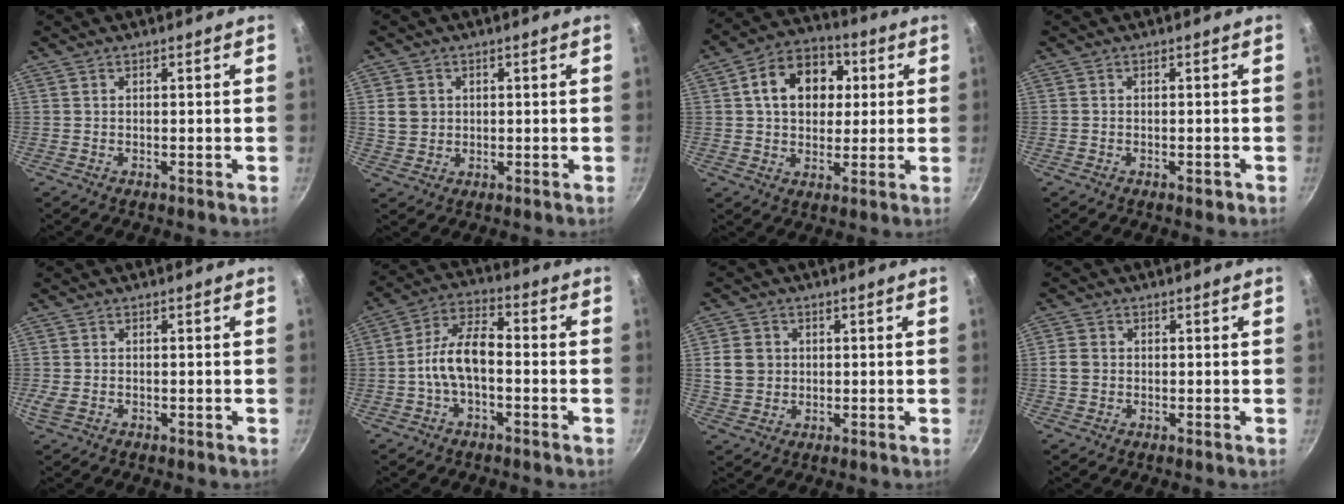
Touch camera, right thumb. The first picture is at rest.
{"total": 4.8, "force": [0.8, 4.2, 2.1], "torque": [-0.025, 0.001, 0.018]}
{"total": 14.0, "force": [3.2, 10.5, 8.8], "torque": [-0.107, 0.017, 0.037]}
{"total": 1.4, "force": [-0.7, 0.7, 0.9], "torque": [-0.015, 0.006, -0.008]}
{"total": 2.2, "force": [-0.6, 1.5, 1.5], "torque": [-0.035, 0.001, -0.010]}
{"total": 9.5, "force": [-2.0, 4.8, 7.9], "torque": [-0.136, 0.042, -0.048]}
{"total": 6.3, "force": [0.7, 5.6, 2.8], "torque": [-0.032, 0.001, 0.015]}
{"total": 3.3, "force": [-0.2, 2.8, 1.7], "torque": [-0.026, 0.008, -0.006]}